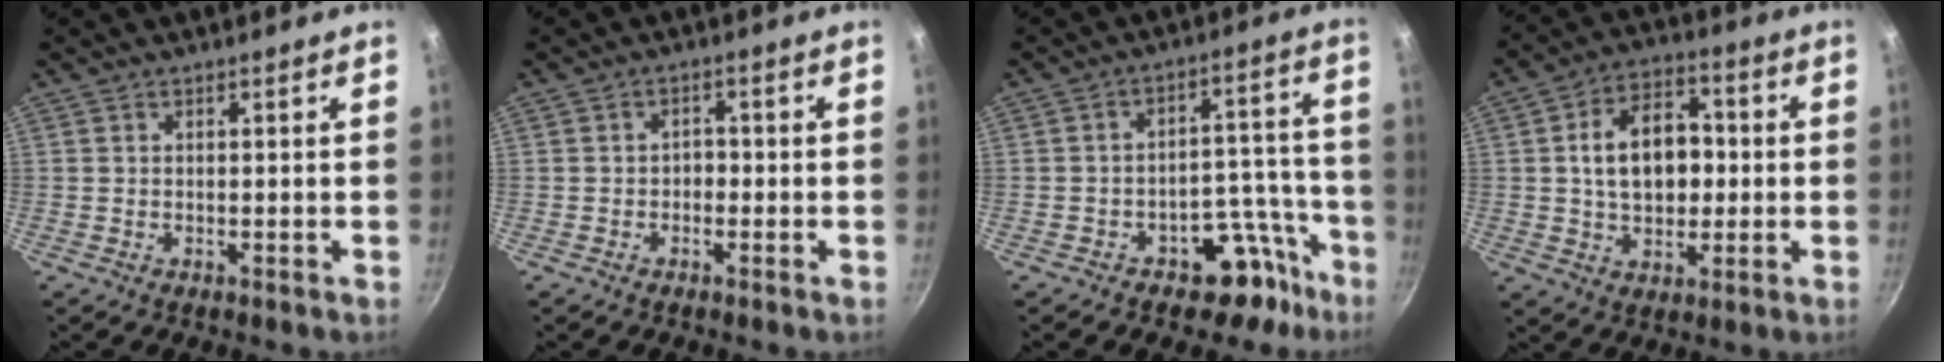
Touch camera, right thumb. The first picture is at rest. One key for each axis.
{"total": 2.0, "fx": -0.7, "fy": 1.5, "fz": 1.1, "tx": -0.001, "ty": 0.009, "tz": -0.017}
{"total": 10.5, "fx": -6.7, "fy": 5.9, "fz": 5.4, "tx": -0.027, "ty": 0.084, "tz": -0.092}
{"total": 13.2, "fx": 0.8, "fy": 8.7, "fz": 9.8, "tx": -0.135, "ty": 0.019, "tz": 0.010}